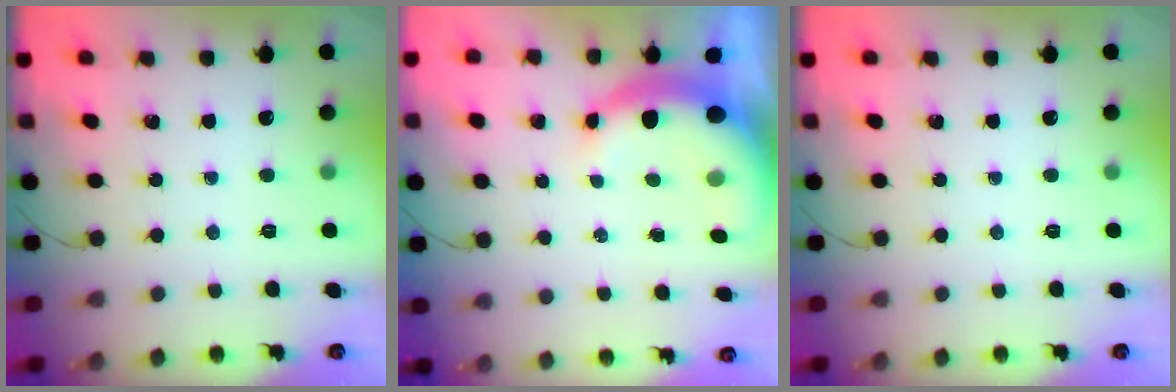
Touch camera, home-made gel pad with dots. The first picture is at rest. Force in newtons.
{"total": 8.4, "press": 8.2, "slide": 1.6}
{"total": 0.0}